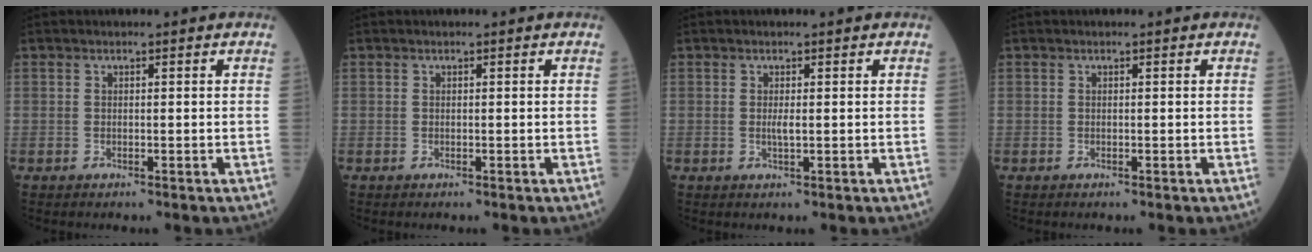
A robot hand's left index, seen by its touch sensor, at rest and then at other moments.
{"total": 0.0}
{"total": 1.1, "force": [-0.2, 0.0, 1.0], "torque": [-0.026, -0.006, -0.002]}
{"total": 0.0}